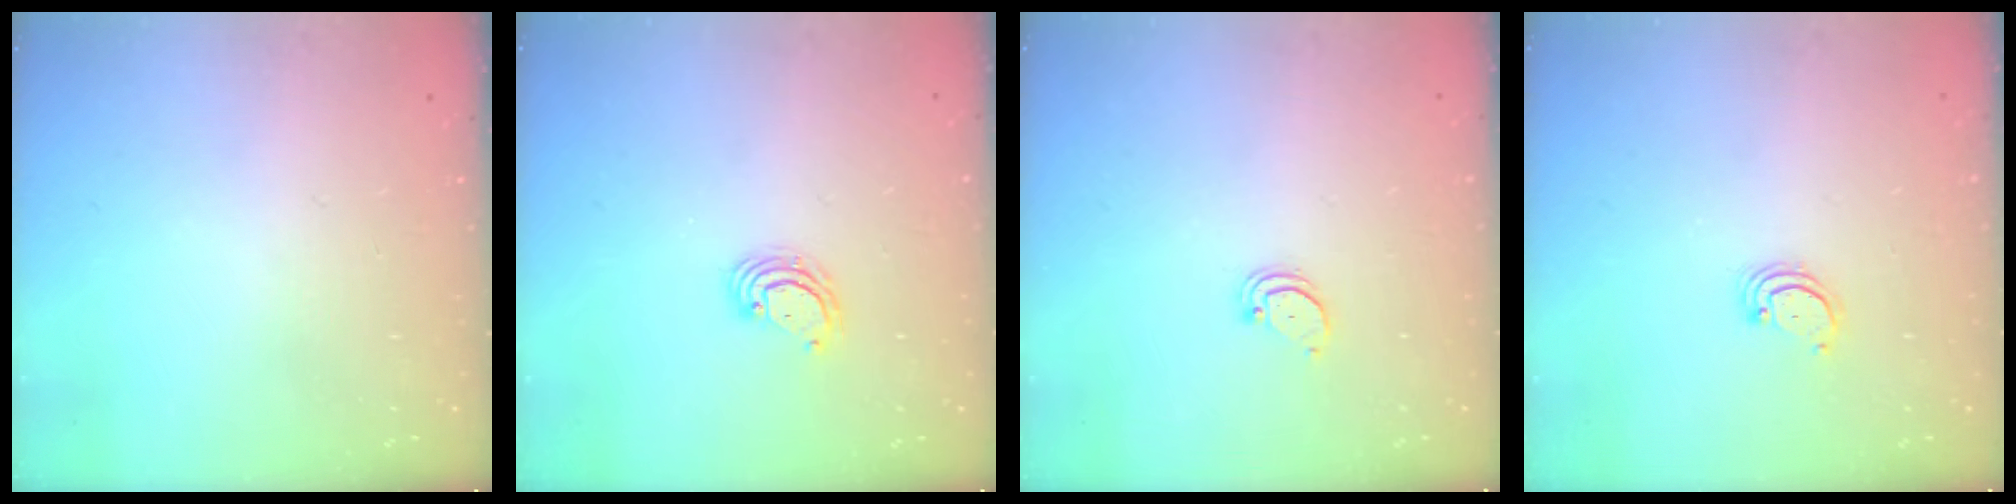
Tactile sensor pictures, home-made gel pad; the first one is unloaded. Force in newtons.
{"total": 3.8, "press": 3.8, "slide": 0.1}
{"total": 1.4, "press": 1.3, "slide": 0.1}
{"total": 2.5, "press": 2.5, "slide": 0.3}